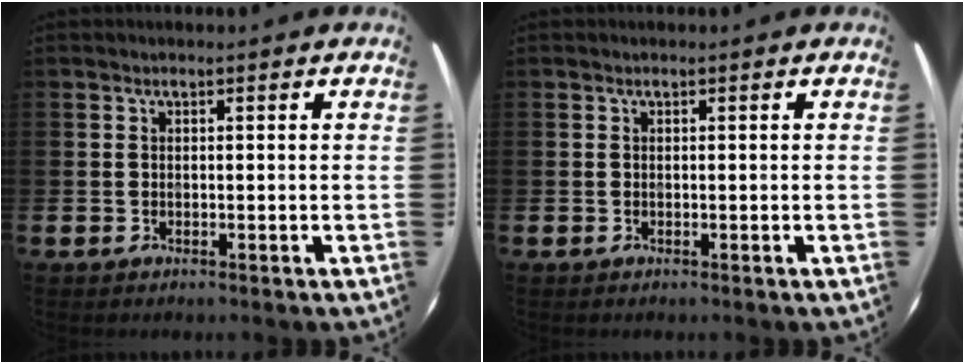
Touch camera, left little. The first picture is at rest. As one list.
[{"total": 0.0}]